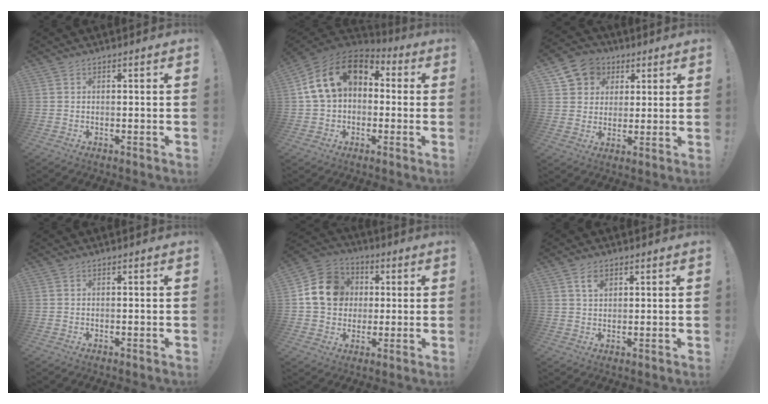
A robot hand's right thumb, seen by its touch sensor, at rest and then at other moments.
{"total": 17.4, "force": [4.8, 11.7, 12.0], "torque": [-0.192, 0.009, 0.088]}
{"total": 9.6, "force": [3.9, 8.4, 2.5], "torque": [-0.034, -0.018, 0.081]}
{"total": 0.0}
{"total": 14.8, "force": [2.5, 13.0, 6.8], "torque": [-0.090, 0.007, 0.057]}
{"total": 3.8, "force": [2.0, 2.2, 2.4], "torque": [-0.038, -0.003, 0.034]}